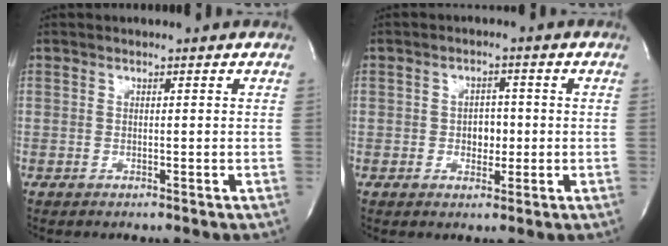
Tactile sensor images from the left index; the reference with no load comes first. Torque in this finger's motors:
{"motor_torque": [-0.11, -0.04, -0.05, 0.00]}